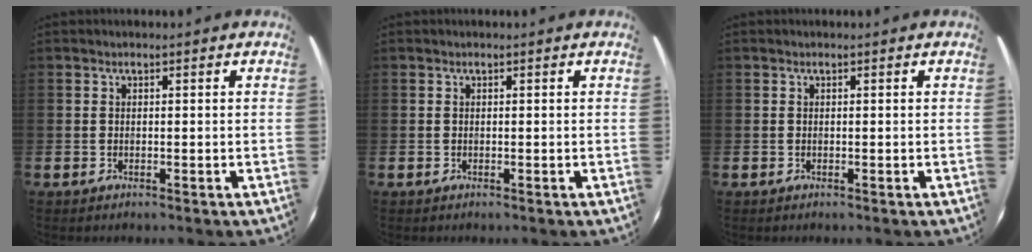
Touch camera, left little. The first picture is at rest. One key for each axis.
{"total": 0.0}
{"total": 0.0}